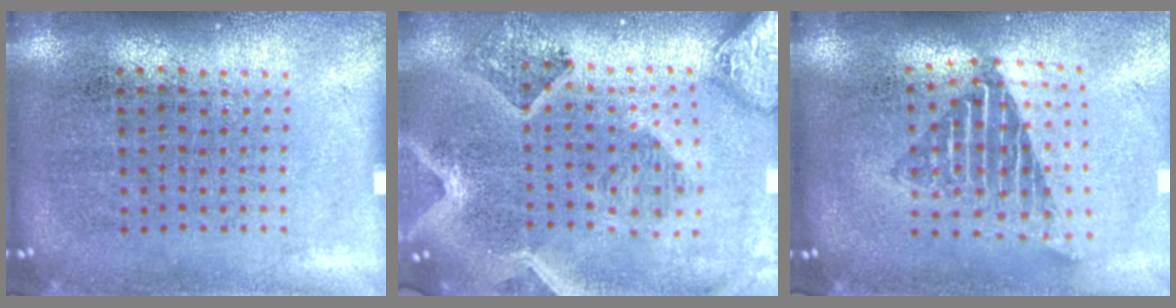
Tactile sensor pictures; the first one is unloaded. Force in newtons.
{"total": 2.3, "press": 2.1, "slide": 1.0}
{"total": 1.7, "press": 1.4, "slide": 1.0}